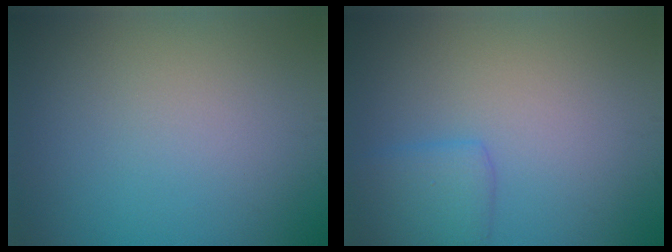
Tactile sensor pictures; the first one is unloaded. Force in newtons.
{"total": 2.7, "press": 2.7, "slide": 0.0}